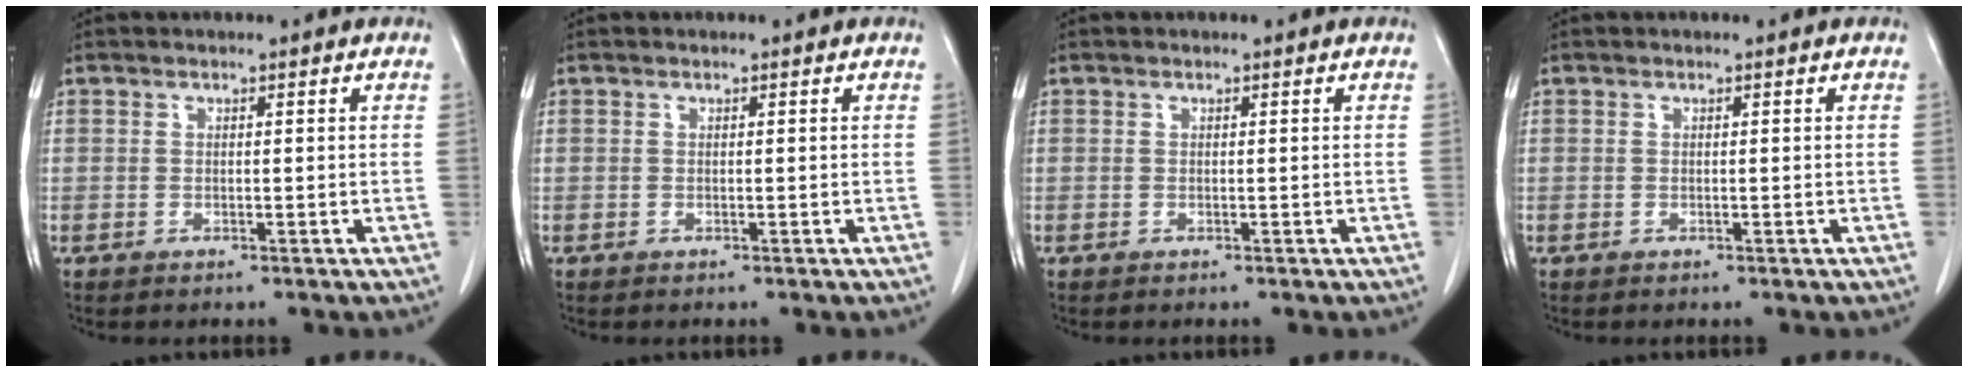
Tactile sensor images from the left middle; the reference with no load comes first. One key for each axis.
{"total": 0.0}
{"total": 0.0}
{"total": 0.0}